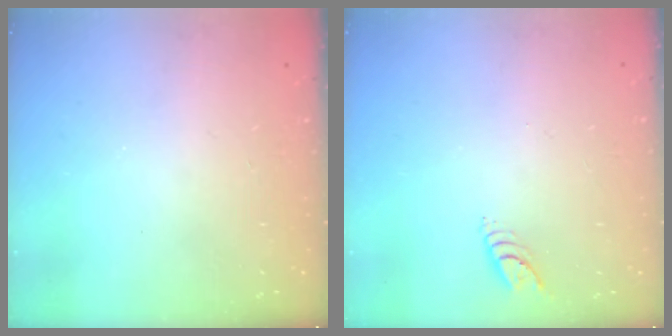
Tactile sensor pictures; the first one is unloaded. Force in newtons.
{"total": 3.8, "press": 3.8, "slide": 0.4}